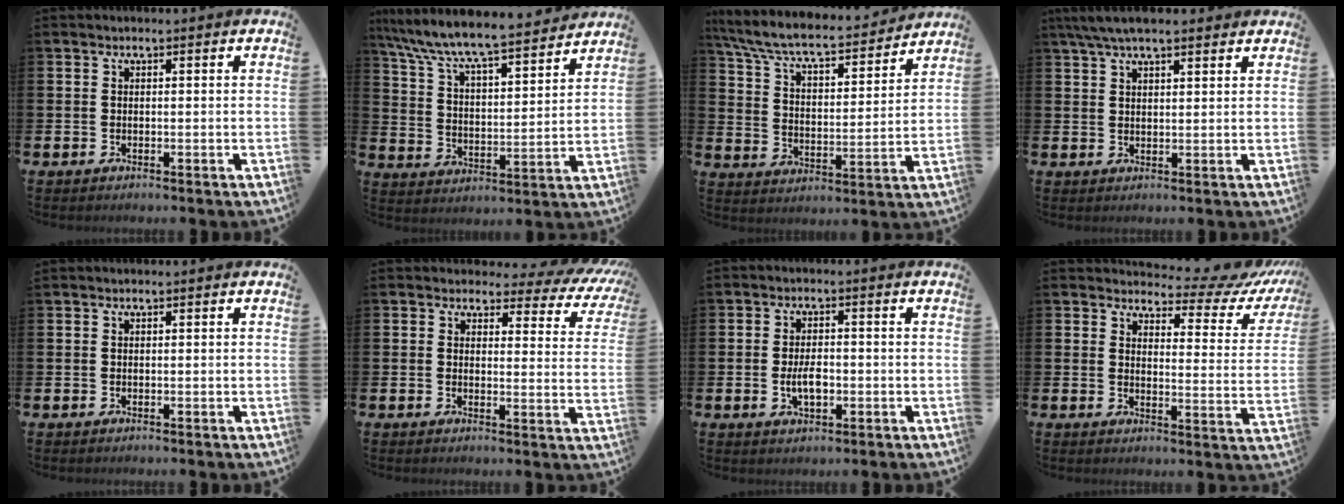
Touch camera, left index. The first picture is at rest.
{"total": 8.1, "force": [7.6, 0.6, 2.7], "torque": [-0.089, -0.062, 0.125]}
{"total": 7.6, "force": [7.0, 1.4, 2.6], "torque": [-0.086, -0.053, 0.117]}
{"total": 5.2, "force": [4.3, 1.2, 2.6], "torque": [-0.055, -0.006, 0.079]}
{"total": 0.0}
{"total": 2.8, "force": [2.1, 1.7, 0.7], "torque": [-0.009, -0.027, 0.025]}
{"total": 3.5, "force": [-0.6, 1.9, 2.9], "torque": [-0.043, -0.001, -0.015]}
{"total": 5.2, "force": [4.7, 1.7, 1.5], "torque": [-0.025, -0.050, 0.069]}